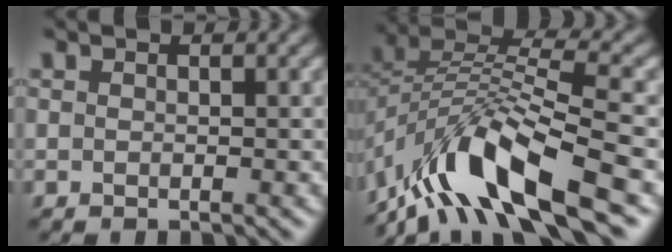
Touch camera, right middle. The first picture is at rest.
{"total": 11.1, "force": [-7.0, 3.6, 7.9], "torque": [-0.146, 0.007, -0.136]}